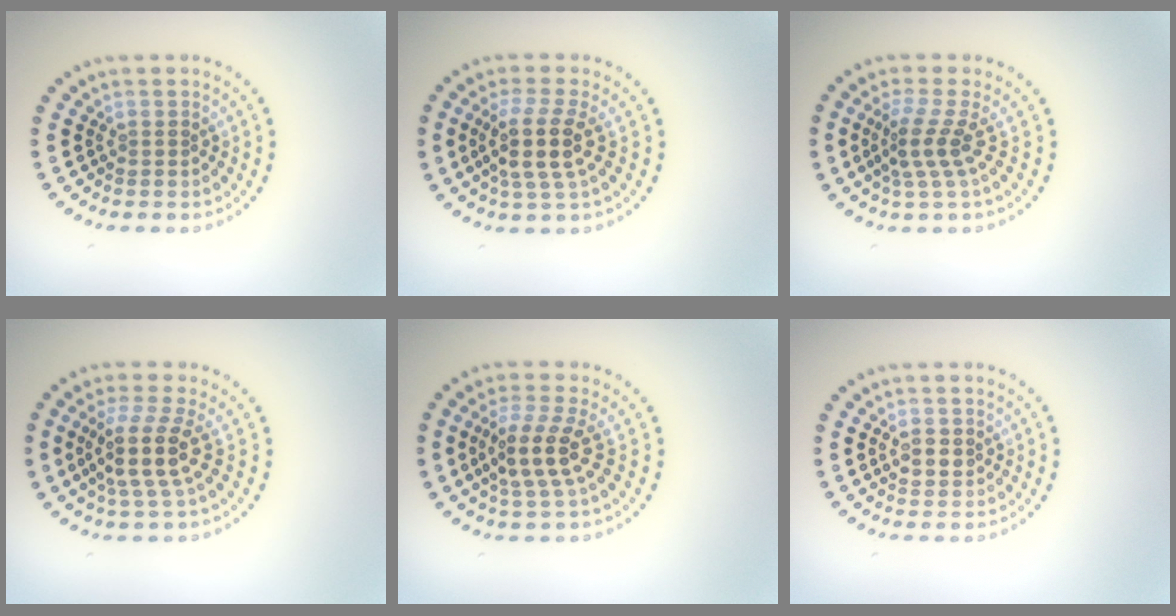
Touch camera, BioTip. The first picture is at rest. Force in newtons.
{"total": 3.8, "press": 3.1, "slide": 2.2}
{"total": 3.0, "press": 2.0, "slide": 2.2}
{"total": 4.2, "press": 3.2, "slide": 2.7}
{"total": 3.9, "press": 3.5, "slide": 1.9}
{"total": 1.6, "press": 1.6, "slide": 0.3}